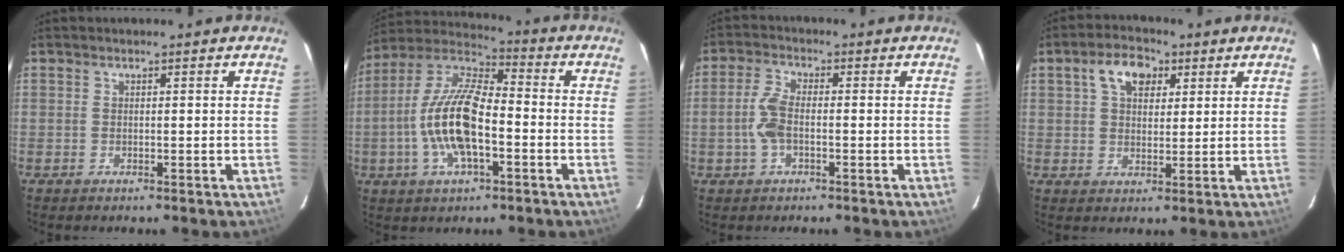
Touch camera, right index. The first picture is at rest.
{"total": 15.6, "force": [-3.6, 6.2, 13.8], "torque": [-0.279, 0.004, -0.073]}
{"total": 5.1, "force": [-1.1, 2.5, 4.3], "torque": [-0.097, 0.007, -0.020]}
{"total": 7.0, "force": [3.0, 4.5, 4.4], "torque": [-0.076, 0.025, 0.053]}